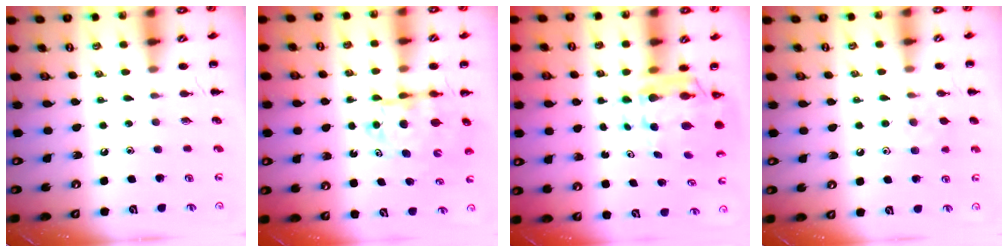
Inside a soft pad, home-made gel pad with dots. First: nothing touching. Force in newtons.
{"total": 6.8, "press": 6.6, "slide": 1.5}
{"total": 7.8, "press": 7.3, "slide": 2.7}
{"total": 7.8, "press": 7.5, "slide": 2.0}